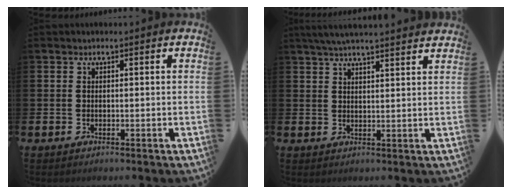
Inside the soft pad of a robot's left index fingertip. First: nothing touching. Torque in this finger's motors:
{"motor_torque": [1.05, -1.09, 0.34, 0.05]}